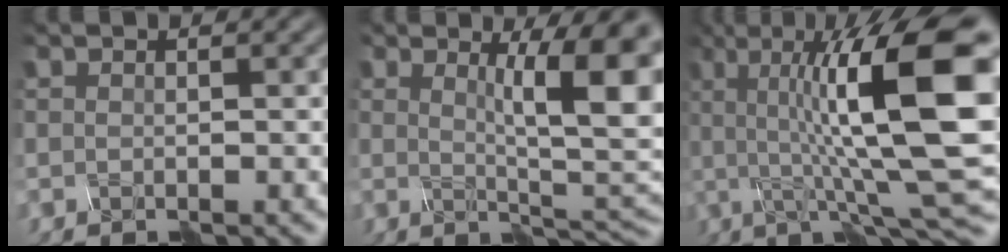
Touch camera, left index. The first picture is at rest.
{"total": 7.8, "force": [1.5, 1.4, 7.5], "torque": [-0.091, -0.002, 0.047]}
{"total": 13.1, "force": [2.0, 2.8, 12.7], "torque": [-0.198, 0.005, 0.055]}